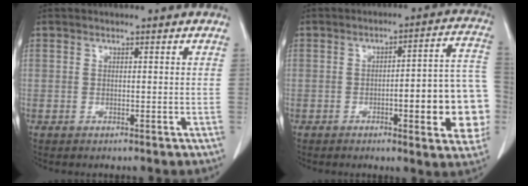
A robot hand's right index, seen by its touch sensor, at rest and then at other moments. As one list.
[{"total": 14.2, "force": [-3.1, 2.8, 13.6], "torque": [-0.131, 0.028, -0.035]}]